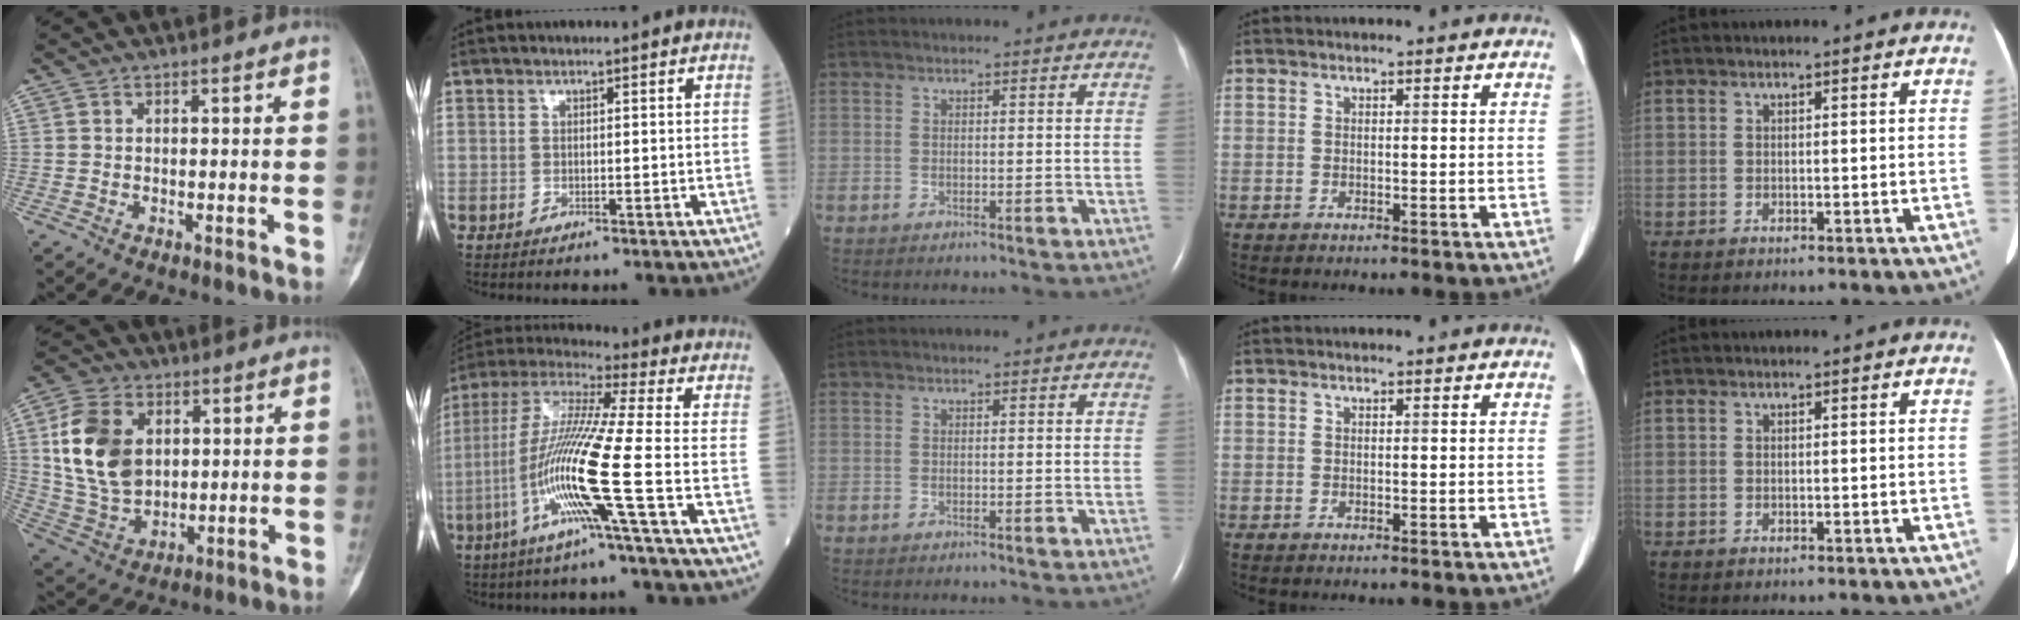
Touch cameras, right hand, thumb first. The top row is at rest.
{"thumb": {"total": 15.4, "force": [3.5, 10.7, 10.6], "torque": [-0.190, -0.007, 0.075]}, "index": {"total": 15.0, "force": [-5.1, -1.8, 14.0], "torque": [-0.290, -0.012, -0.109]}}